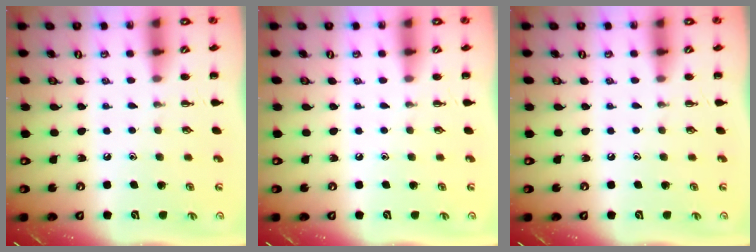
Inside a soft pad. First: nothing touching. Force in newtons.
{"total": 0.0}
{"total": 0.0}